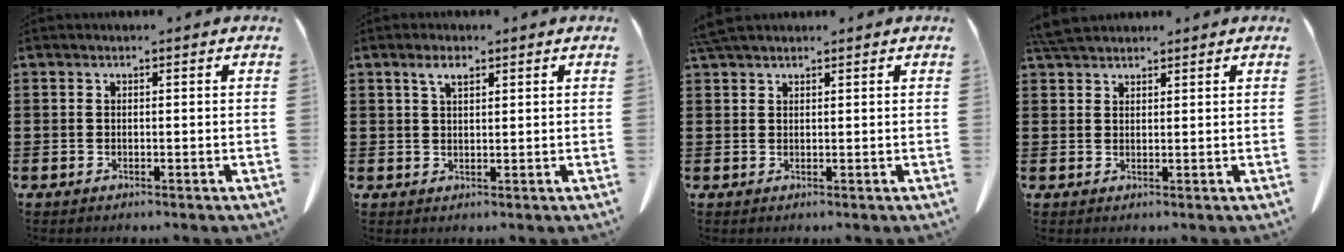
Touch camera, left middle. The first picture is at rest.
{"total": 2.8, "force": [1.6, 1.0, 2.1], "torque": [-0.037, 0.003, 0.025]}
{"total": 2.5, "force": [2.2, 0.6, 1.1], "torque": [-0.027, 0.004, 0.042]}
{"total": 3.4, "force": [3.2, 0.8, 1.1], "torque": [-0.031, -0.002, 0.062]}